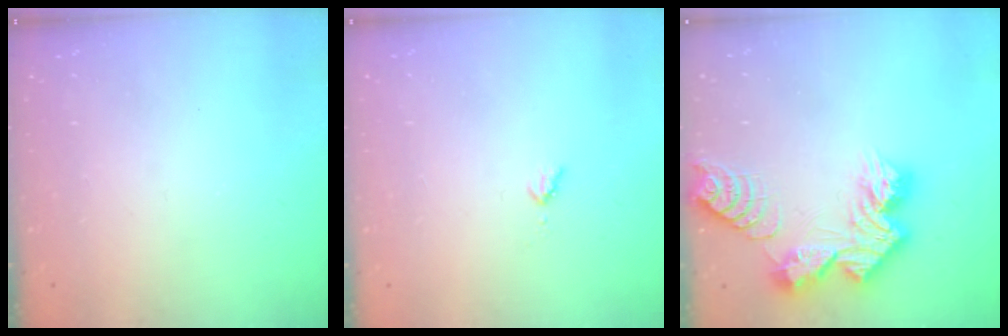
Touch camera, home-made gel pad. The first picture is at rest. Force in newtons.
{"total": 2.8, "press": 2.8, "slide": 0.4}
{"total": 13.3, "press": 13.3, "slide": 1.3}